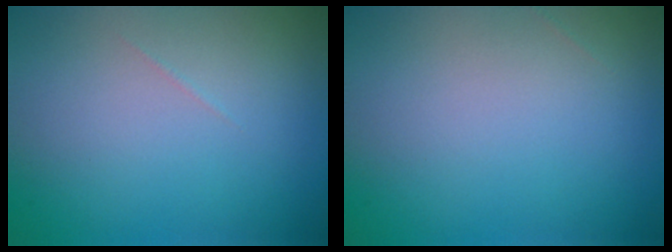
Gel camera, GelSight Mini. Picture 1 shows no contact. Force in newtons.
{"total": 0.0}